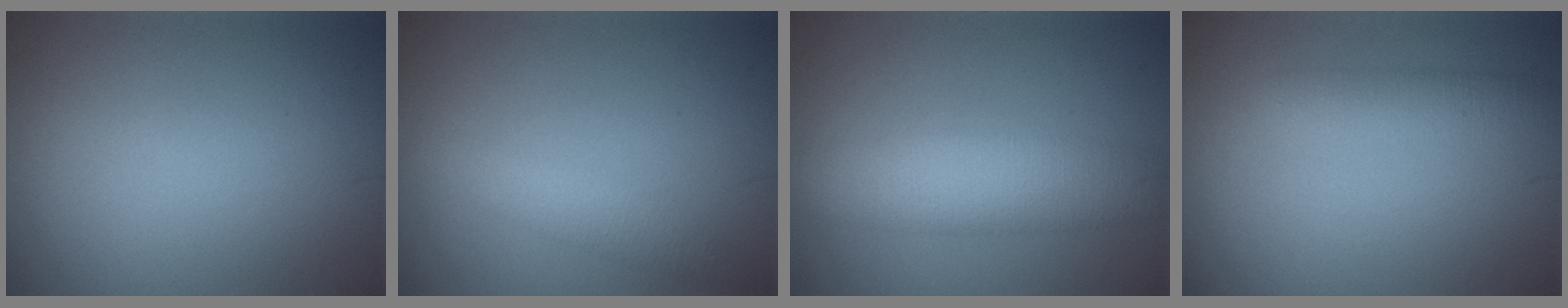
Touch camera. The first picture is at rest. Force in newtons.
{"total": 2.7, "press": 2.6, "slide": 0.2}
{"total": 6.3, "press": 6.3, "slide": 0.2}
{"total": 2.2, "press": 2.2, "slide": 0.1}